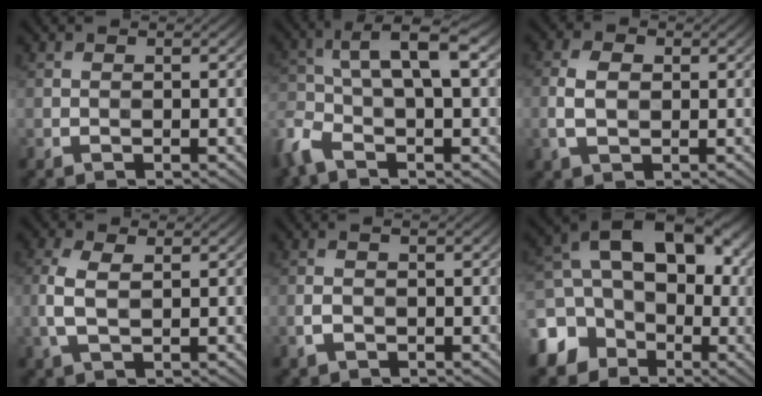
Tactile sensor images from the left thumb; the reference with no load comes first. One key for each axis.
{"total": 7.8, "fx": -1.9, "fy": 2.5, "fz": 7.1, "tx": -0.163, "ty": 0.008, "tz": -0.060}
{"total": 3.8, "fx": 0.1, "fy": 2.6, "fz": 2.8, "tx": -0.069, "ty": 0.001, "tz": -0.002}
{"total": 3.9, "fx": 0.6, "fy": 2.0, "fz": 3.3, "tx": -0.091, "ty": 0.003, "tz": 0.011}
{"total": 1.7, "fx": -0.4, "fy": 0.8, "fz": 1.4, "tx": -0.035, "ty": -0.001, "tz": -0.006}
{"total": 15.6, "fx": -3.3, "fy": 12.2, "fz": 9.1, "tx": -0.172, "ty": -0.012, "tz": -0.079}